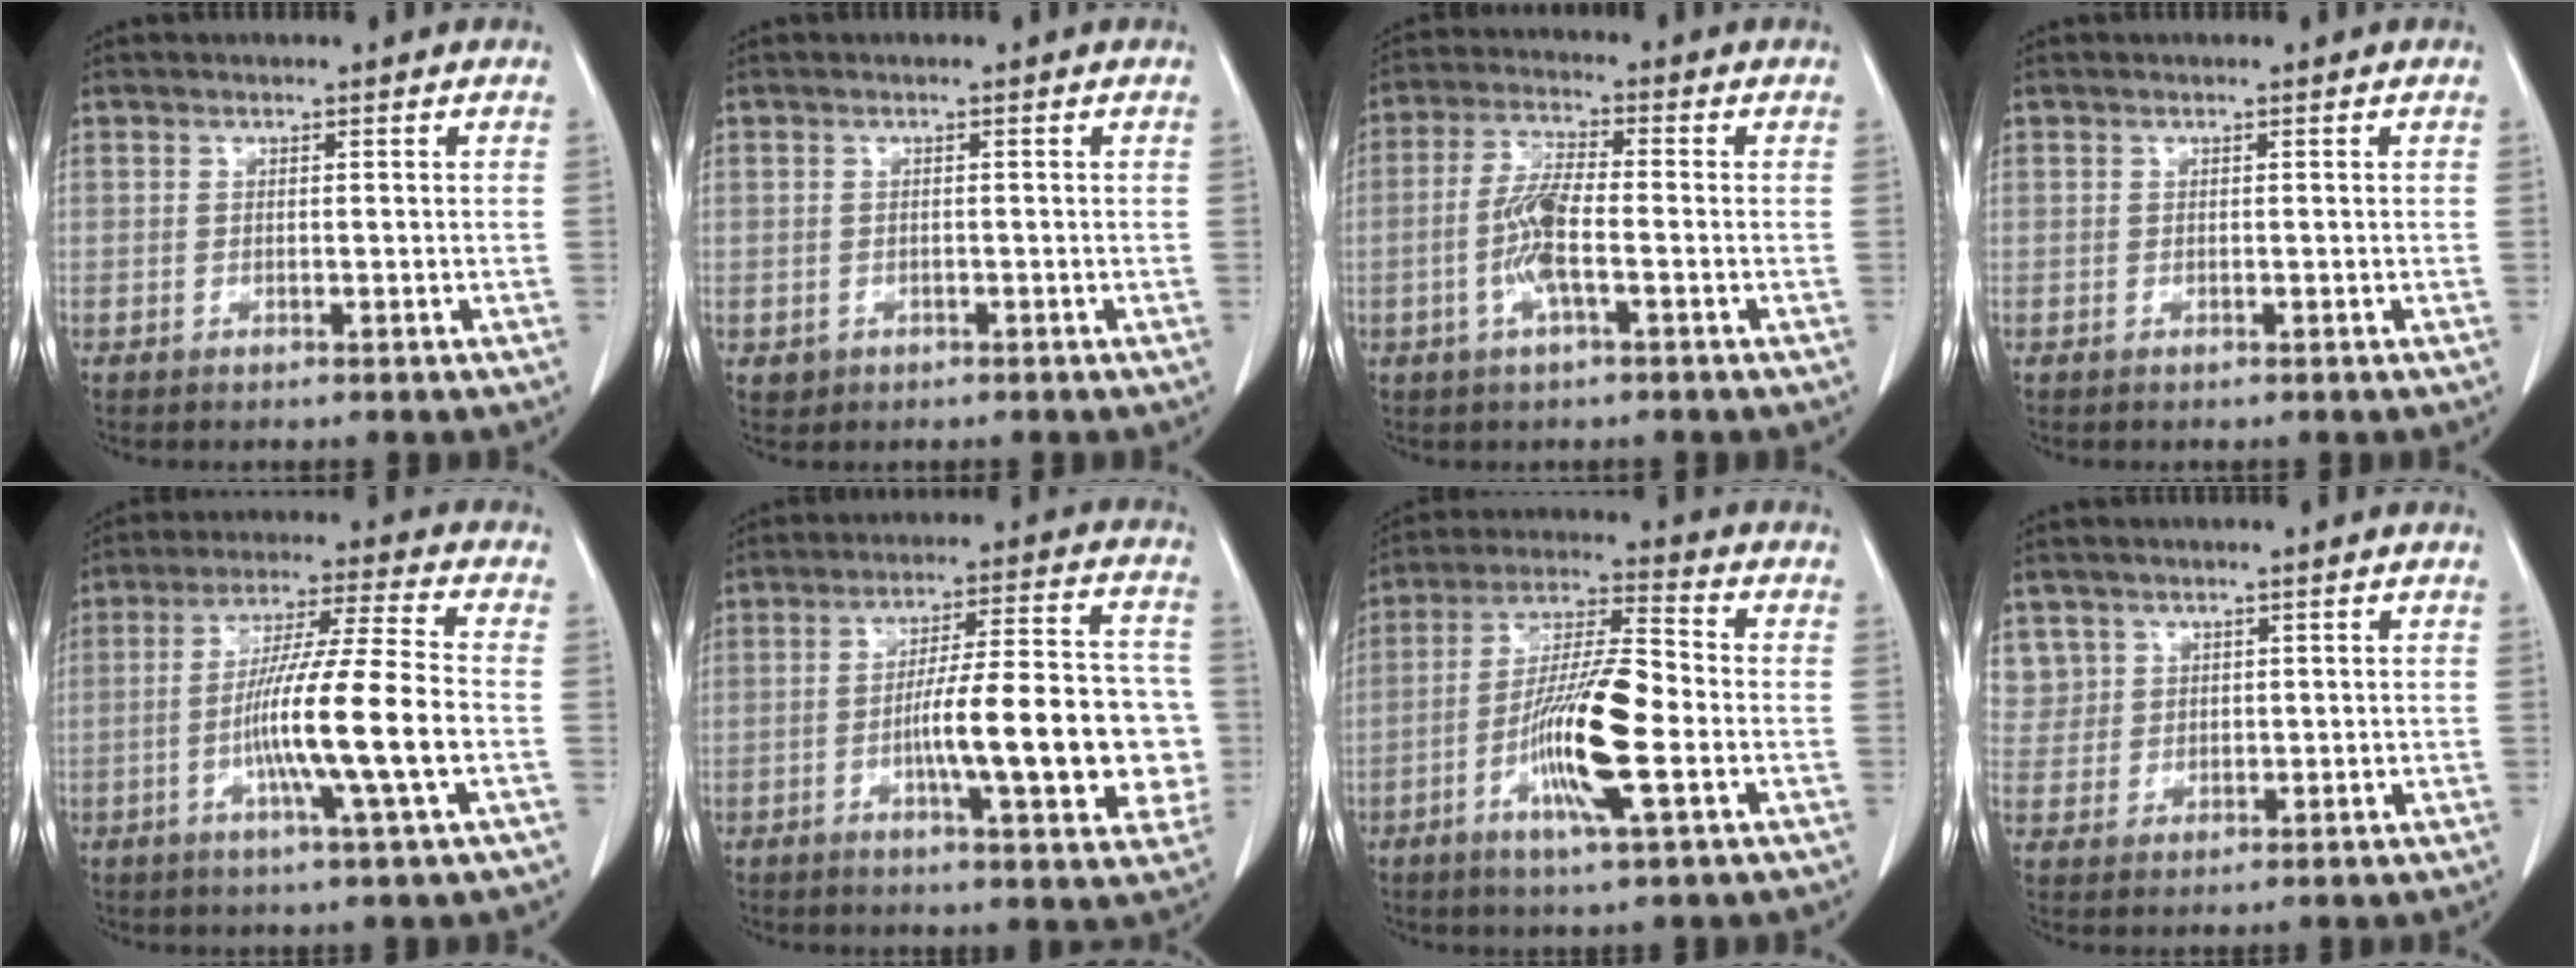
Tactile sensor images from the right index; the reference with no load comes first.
{"total": 1.4, "force": [-0.5, 1.4, 0.1], "torque": [-0.002, 0.004, -0.001]}
{"total": 6.8, "force": [-1.7, 1.3, 6.4], "torque": [-0.139, 0.002, -0.039]}
{"total": 0.0}
{"total": 13.7, "force": [-3.0, -0.8, 13.3], "torque": [-0.240, -0.004, -0.062]}
{"total": 17.0, "force": [-3.0, 3.3, 16.4], "torque": [-0.218, 0.026, -0.039]}
{"total": 13.3, "force": [-3.8, 1.5, 12.7], "torque": [-0.240, -0.004, -0.073]}
{"total": 4.3, "force": [2.5, 3.5, -0.2], "torque": [0.019, 0.004, 0.051]}